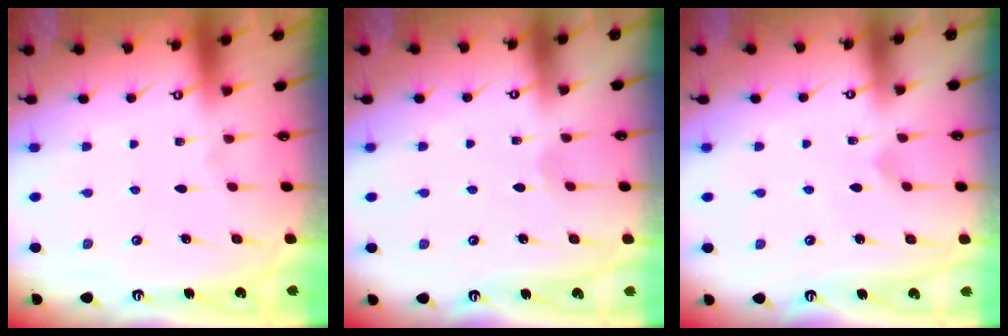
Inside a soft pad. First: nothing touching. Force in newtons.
{"total": 1.5, "press": 1.4, "slide": 0.1}
{"total": 2.8, "press": 2.8, "slide": 0.3}